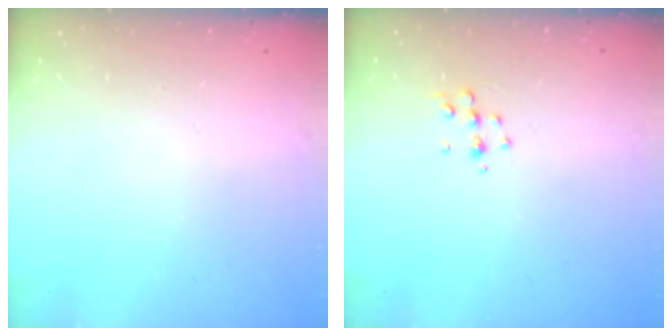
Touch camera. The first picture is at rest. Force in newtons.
{"total": 4.7, "press": 4.6, "slide": 0.8}